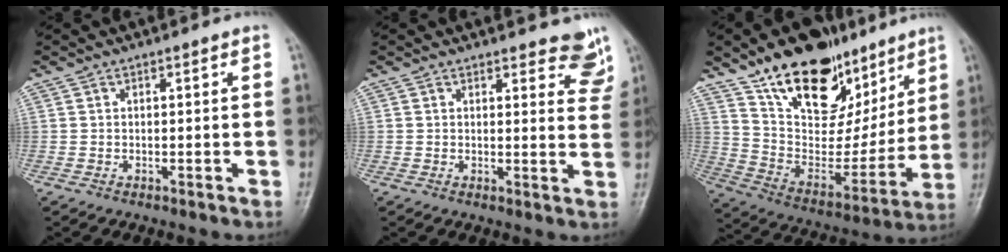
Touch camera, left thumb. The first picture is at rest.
{"total": 6.9, "force": [6.1, 2.2, 2.1], "torque": [0.014, -0.039, 0.051]}
{"total": 25.7, "force": [15.6, 14.1, 14.7], "torque": [-0.183, -0.049, 0.268]}